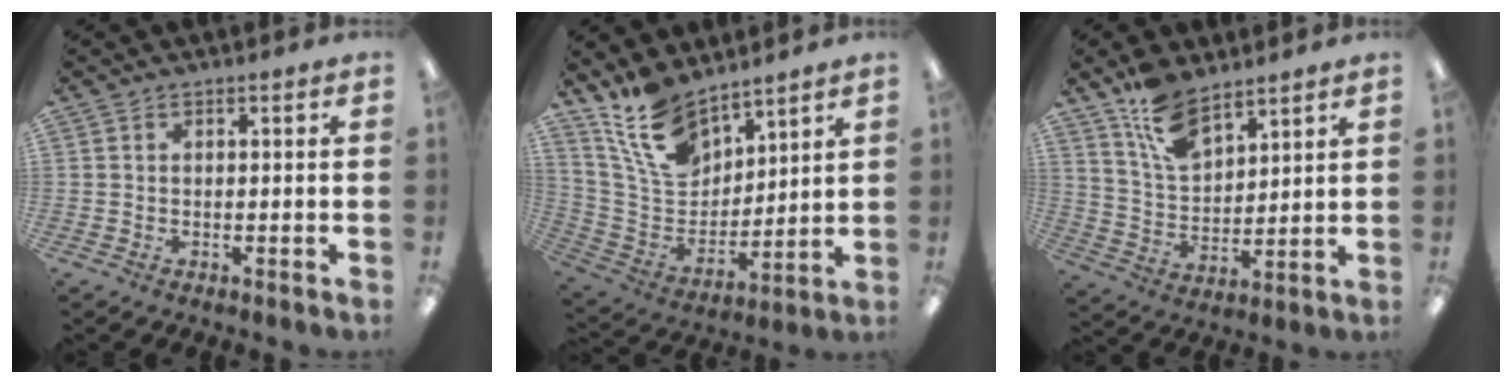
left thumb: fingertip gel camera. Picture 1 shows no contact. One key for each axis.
{"total": 14.8, "fx": 11.0, "fy": 7.4, "fz": 6.6, "tx": -0.145, "ty": -0.053, "tz": 0.213}
{"total": 11.6, "fx": 8.1, "fy": 5.5, "fz": 6.3, "tx": -0.128, "ty": -0.030, "tz": 0.152}